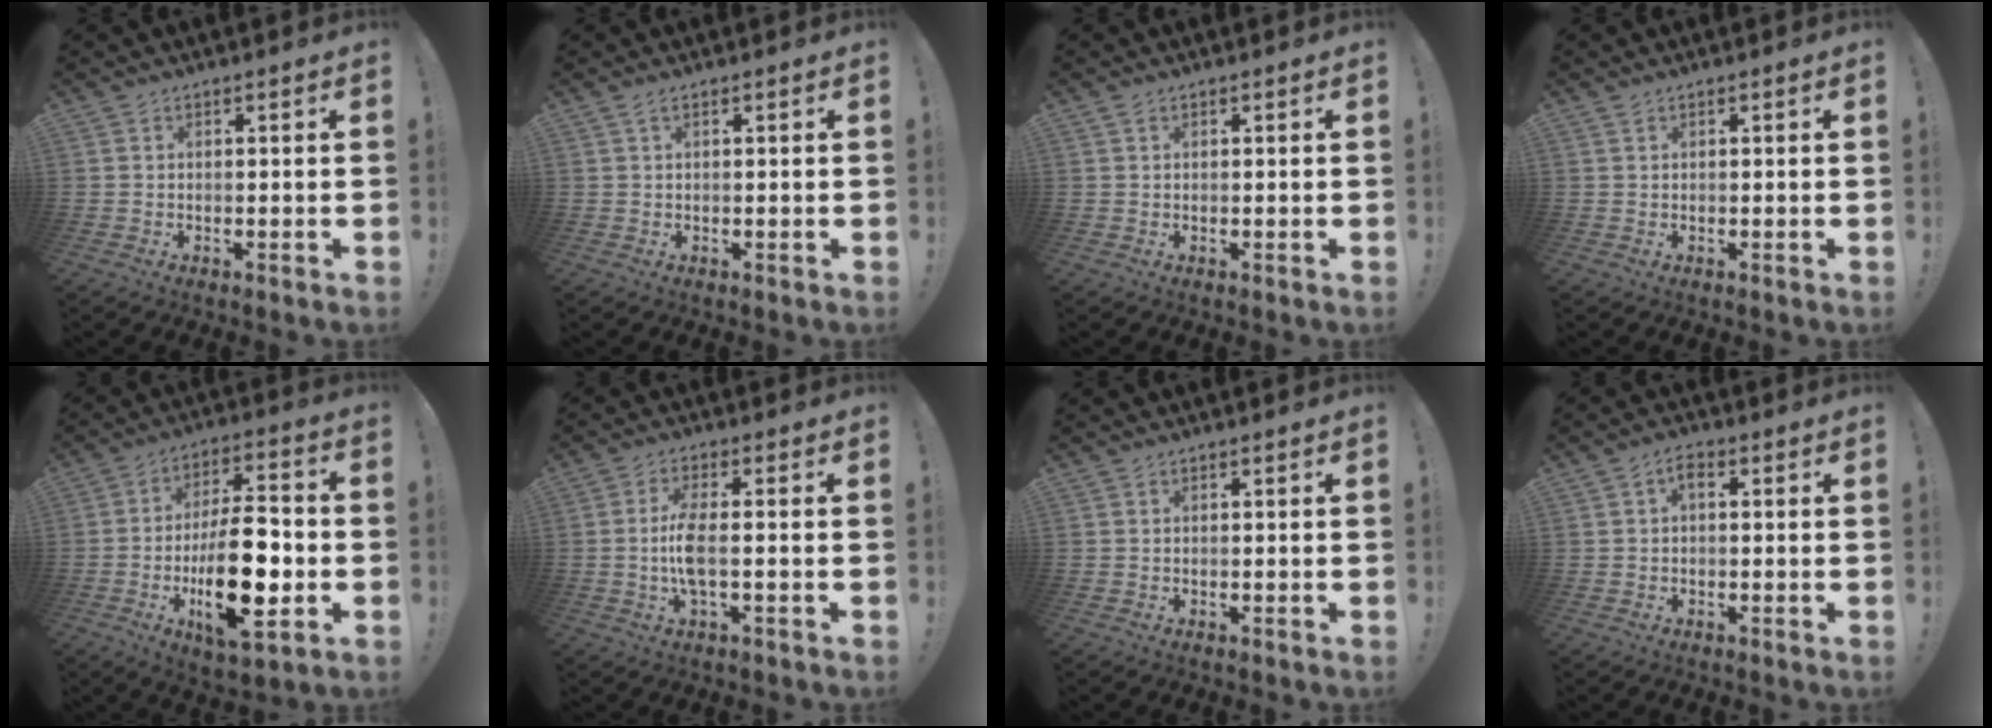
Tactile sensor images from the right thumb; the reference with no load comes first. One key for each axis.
{"total": 1.1, "fx": 0.5, "fy": 0.0, "fz": 1.0, "tx": -0.027, "ty": 0.003, "tz": 0.009}
{"total": 0.5, "fx": 0.4, "fy": 0.2, "fz": 0.3, "tx": -0.011, "ty": 0.003, "tz": 0.008}
{"total": 0.8, "fx": 0.6, "fy": 0.3, "fz": 0.3, "tx": -0.011, "ty": 0.001, "tz": 0.013}
{"total": 20.5, "fx": -4.4, "fy": 8.2, "fz": 18.2, "tx": -0.317, "ty": 0.007, "tz": -0.070}
{"total": 7.9, "fx": -0.8, "fy": 1.7, "fz": 7.7, "tx": -0.161, "ty": -0.014, "tz": -0.016}
{"total": 0.0}
{"total": 2.9, "fx": 0.1, "fy": 1.7, "fz": 2.4, "tx": -0.042, "ty": 0.008, "tz": 0.001}